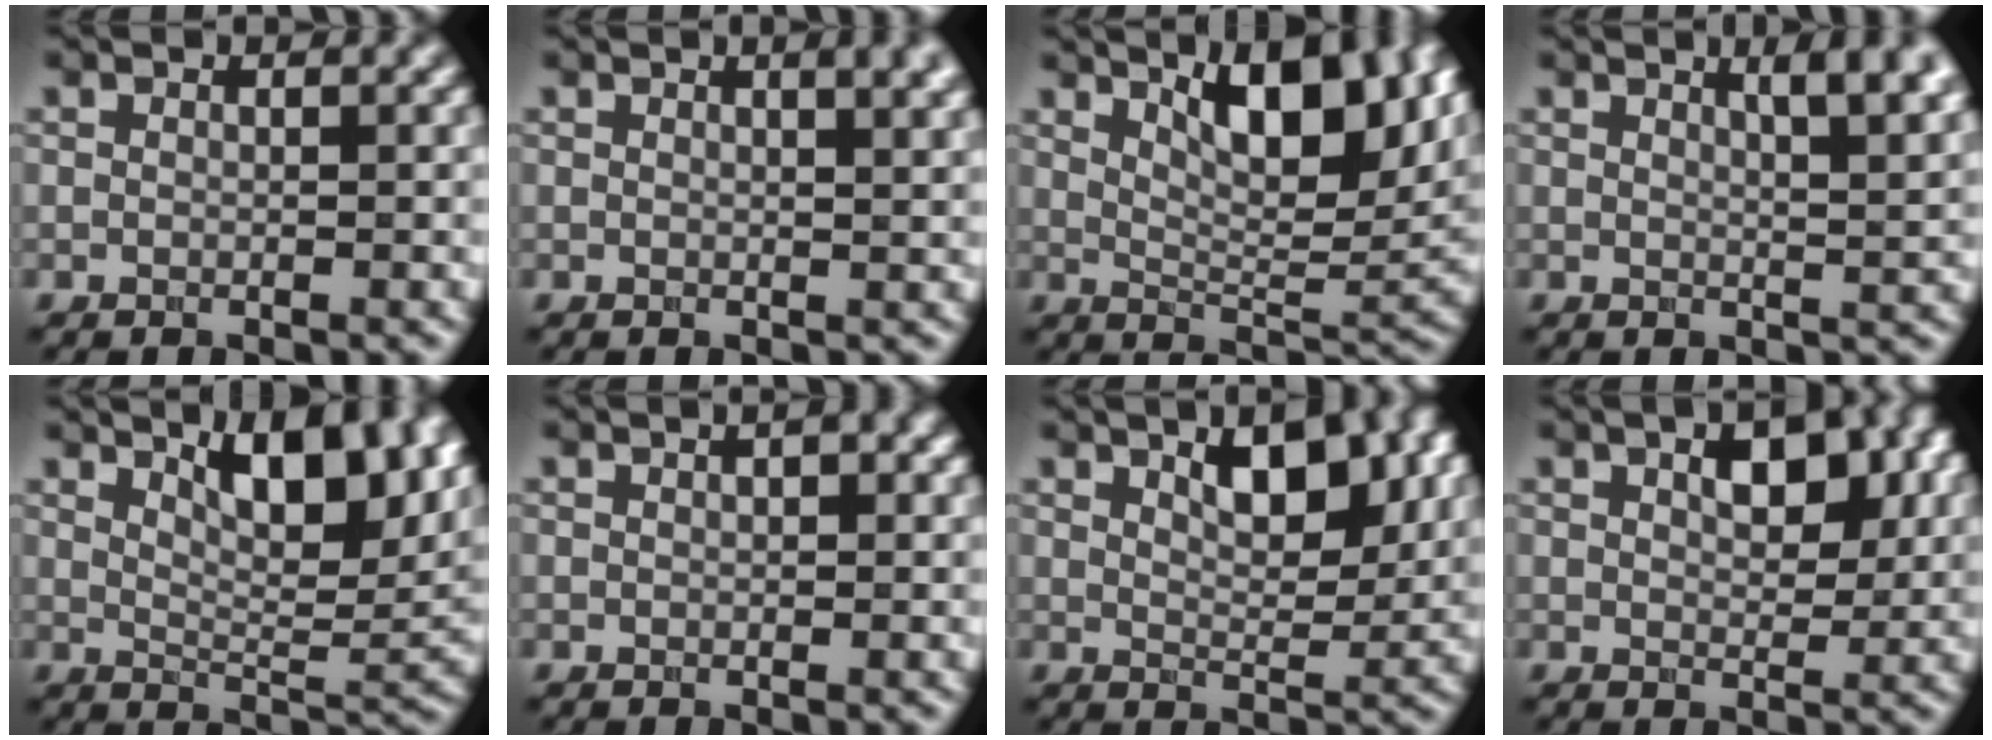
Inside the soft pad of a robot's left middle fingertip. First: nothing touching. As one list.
[{"total": 4.1, "force": [1.9, 1.6, 3.2], "torque": [-0.017, 0.011, 0.013]}, {"total": 8.7, "force": [4.3, 3.0, 6.9], "torque": [-0.106, -0.002, 0.074]}, {"total": 6.2, "force": [3.0, 2.1, 5.0], "torque": [-0.034, 0.021, 0.028]}, {"total": 8.8, "force": [4.6, 3.1, 6.8], "torque": [-0.096, 0.007, 0.069]}, {"total": 1.2, "force": [0.5, 0.4, 1.0], "torque": [-0.017, 0.001, 0.005]}, {"total": 5.4, "force": [2.5, 2.1, 4.2], "torque": [-0.064, 0.000, 0.039]}, {"total": 5.0, "force": [1.9, 2.3, 4.0], "torque": [-0.060, 0.006, 0.030]}]